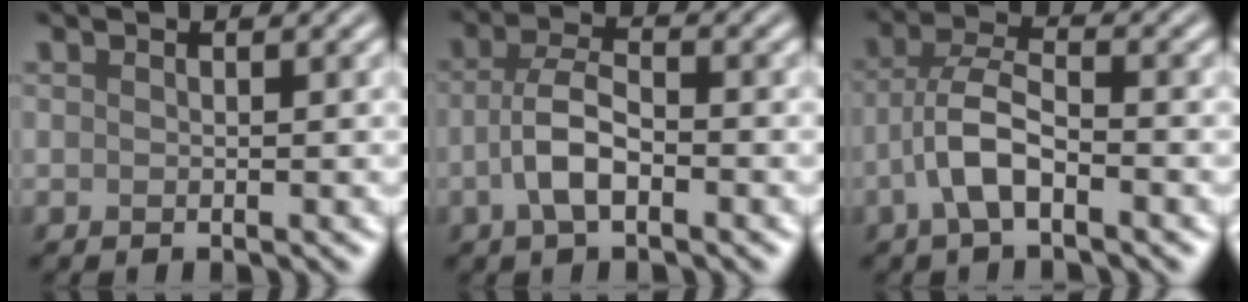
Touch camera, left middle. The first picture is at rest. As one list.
[{"total": 4.0, "force": [-1.3, 1.7, 3.4], "torque": [-0.068, 0.005, -0.033]}, {"total": 4.6, "force": [-1.9, 1.7, 3.8], "torque": [-0.078, 0.008, -0.044]}]